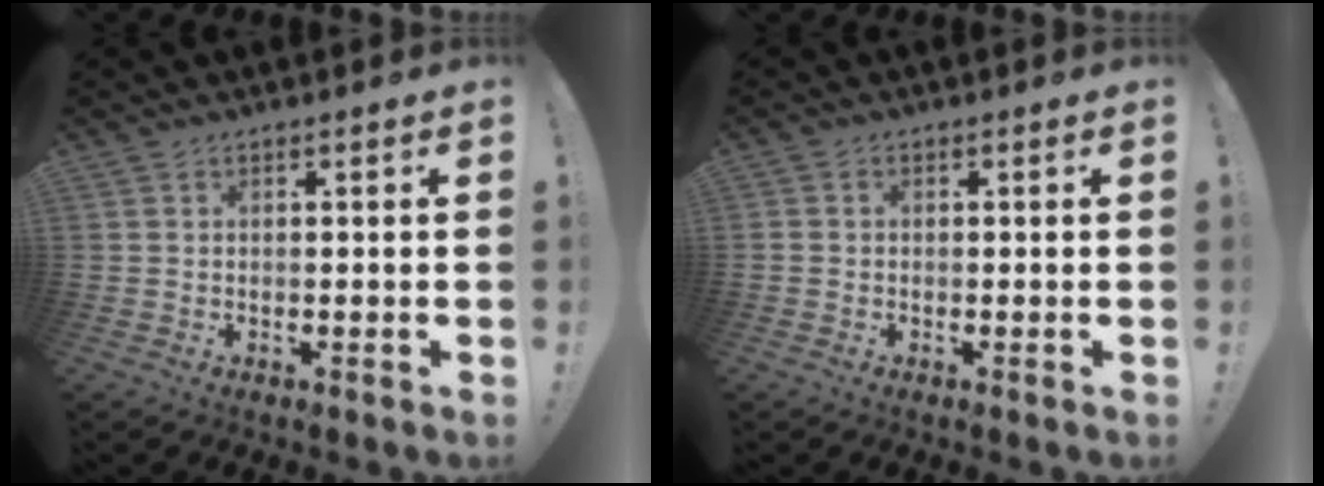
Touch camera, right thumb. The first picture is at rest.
{"total": 0.8, "force": [-0.4, 0.7, 0.1], "torque": [-0.003, 0.003, -0.008]}